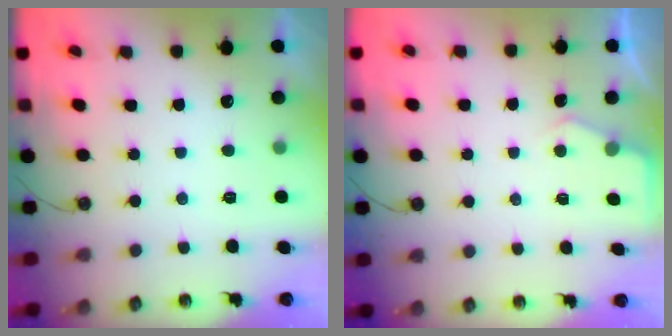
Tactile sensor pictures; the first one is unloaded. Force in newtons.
{"total": 4.1, "press": 4.1, "slide": 0.6}